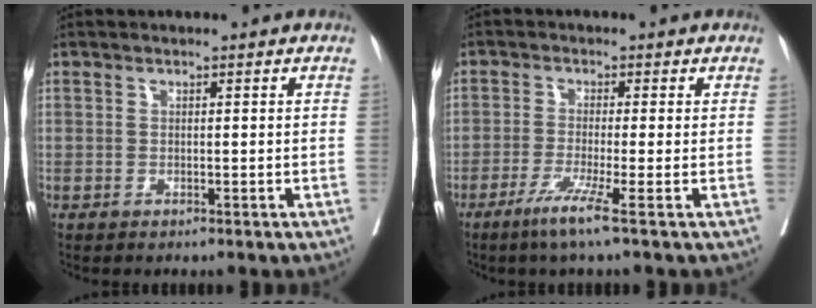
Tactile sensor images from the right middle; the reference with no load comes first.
{"total": 4.8, "force": [-2.7, -1.1, 3.8], "torque": [-0.071, -0.015, -0.057]}